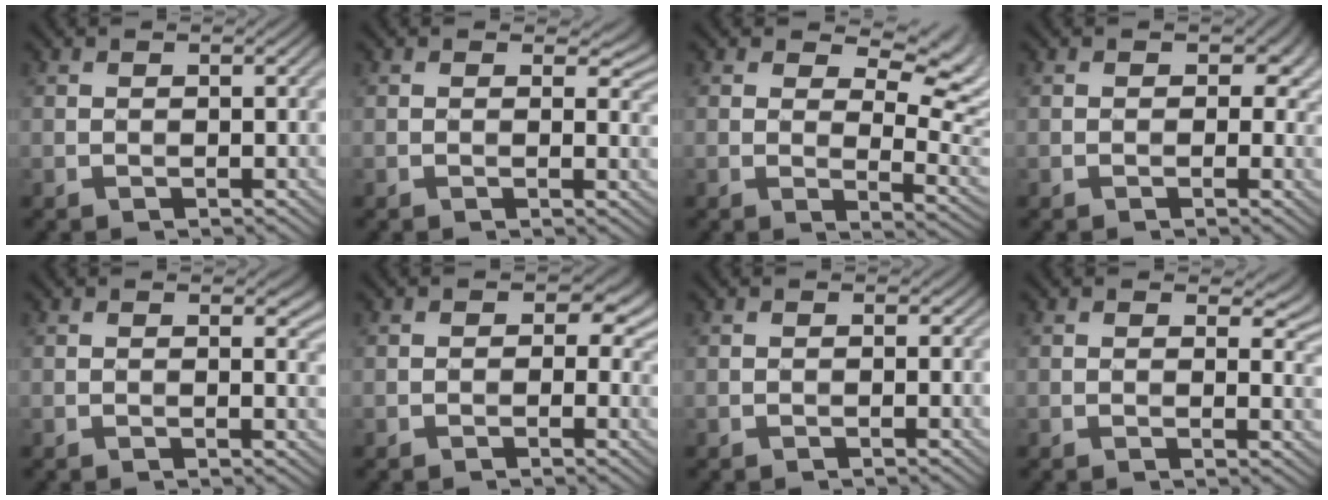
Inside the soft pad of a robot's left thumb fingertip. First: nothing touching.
{"total": 3.9, "force": [2.0, 2.3, 2.4], "torque": [-0.034, -0.005, 0.025]}
{"total": 10.5, "force": [4.7, 5.1, 7.9], "torque": [-0.120, 0.000, 0.072]}
{"total": 4.4, "force": [1.0, 3.2, 2.9], "torque": [-0.038, -0.003, 0.002]}
{"total": 2.3, "force": [1.1, 1.2, 1.6], "torque": [-0.022, -0.006, 0.014]}
{"total": 4.9, "force": [0.9, 3.5, 3.2], "torque": [-0.037, -0.001, -0.001]}
{"total": 0.0}
{"total": 4.7, "force": [2.5, 2.7, 3.0], "torque": [-0.043, -0.005, 0.036]}